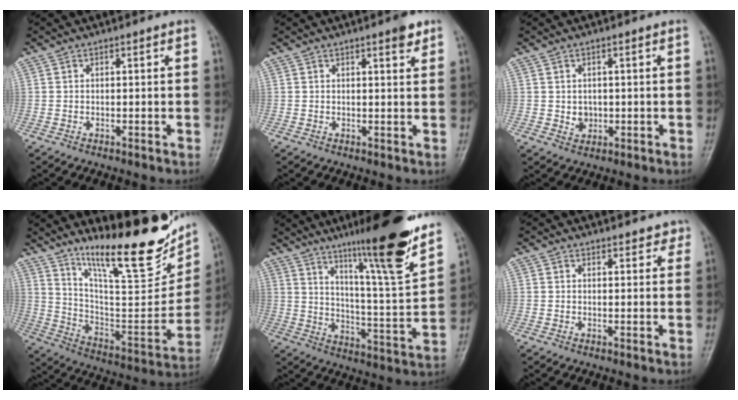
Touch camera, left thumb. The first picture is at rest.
{"total": 2.8, "force": [1.9, 0.7, 1.9], "torque": [-0.020, -0.010, 0.022]}
{"total": 2.3, "force": [0.1, 2.0, 1.0], "torque": [-0.008, 0.000, 0.007]}
{"total": 25.6, "force": [17.4, 6.5, 17.6], "torque": [-0.225, -0.091, 0.287]}
{"total": 19.2, "force": [13.5, 1.3, 13.6], "torque": [-0.177, -0.081, 0.214]}
{"total": 2.9, "force": [2.5, 1.4, 0.6], "torque": [0.021, -0.009, 0.021]}